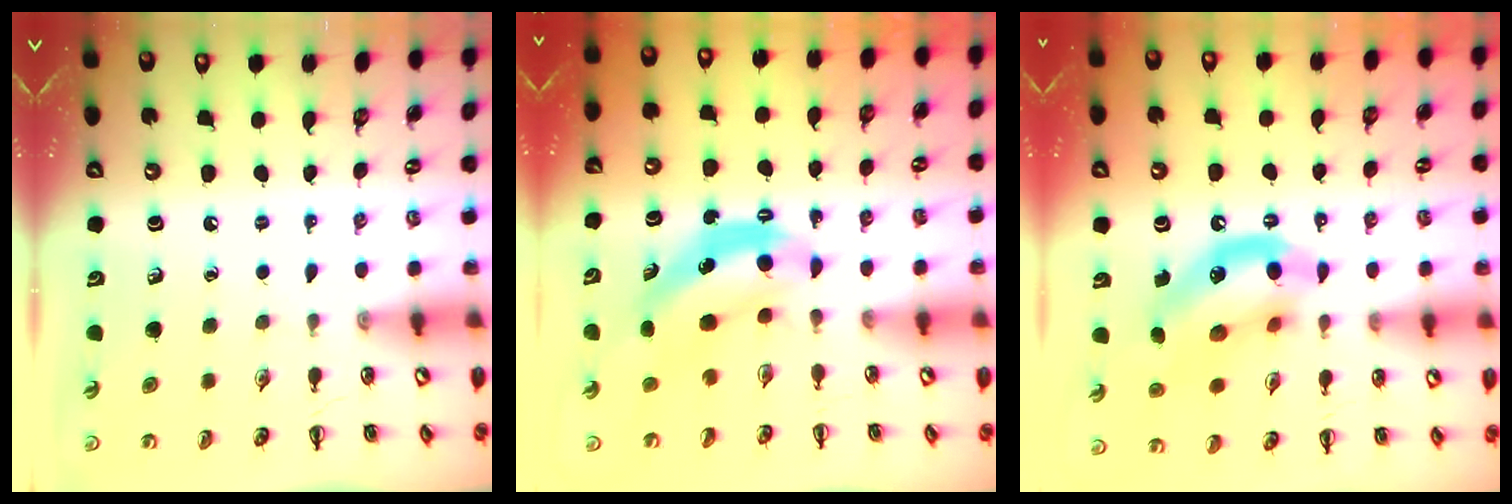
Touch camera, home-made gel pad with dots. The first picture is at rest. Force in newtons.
{"total": 6.1, "press": 6.1, "slide": 0.5}
{"total": 14.7, "press": 14.5, "slide": 2.1}